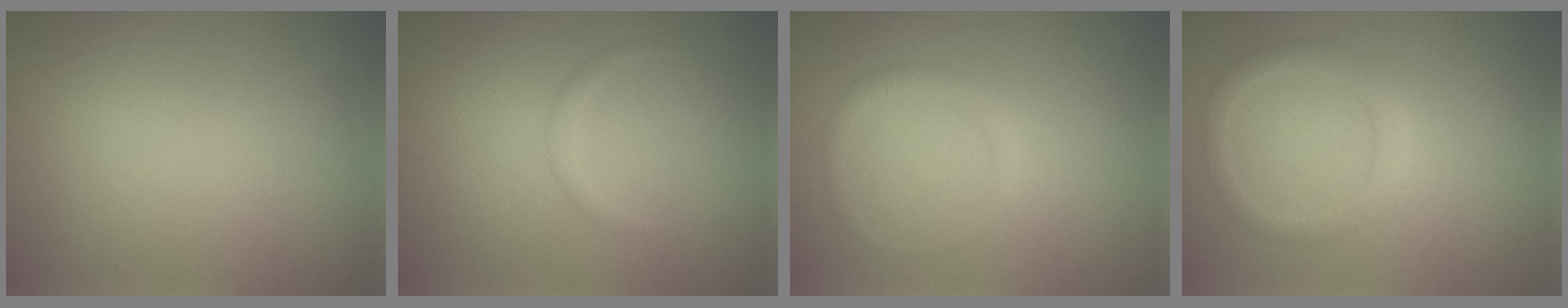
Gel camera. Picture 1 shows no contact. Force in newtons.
{"total": 0.6, "press": 0.6, "slide": 0.1}
{"total": 1.1, "press": 1.1, "slide": 0.1}
{"total": 2.1, "press": 2.1, "slide": 0.2}